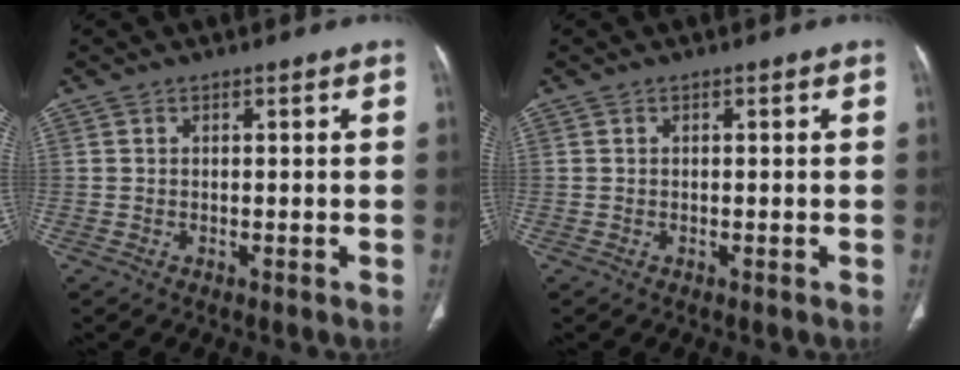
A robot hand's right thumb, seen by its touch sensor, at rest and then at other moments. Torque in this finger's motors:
{"motor_torque": [0.13, 0.12, -0.08, 0.02, 0.04]}